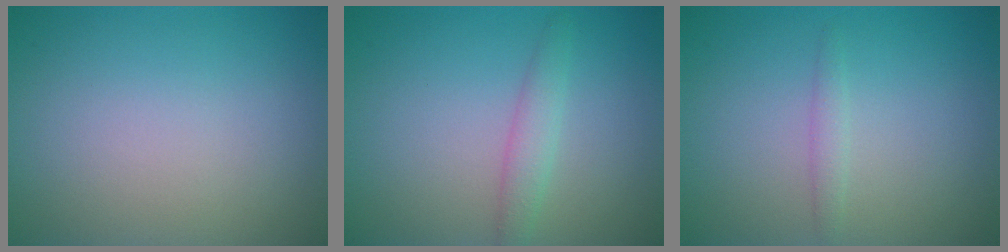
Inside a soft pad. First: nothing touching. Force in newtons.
{"total": 1.8, "press": 1.8, "slide": 0.1}
{"total": 1.0, "press": 0.9, "slide": 0.2}